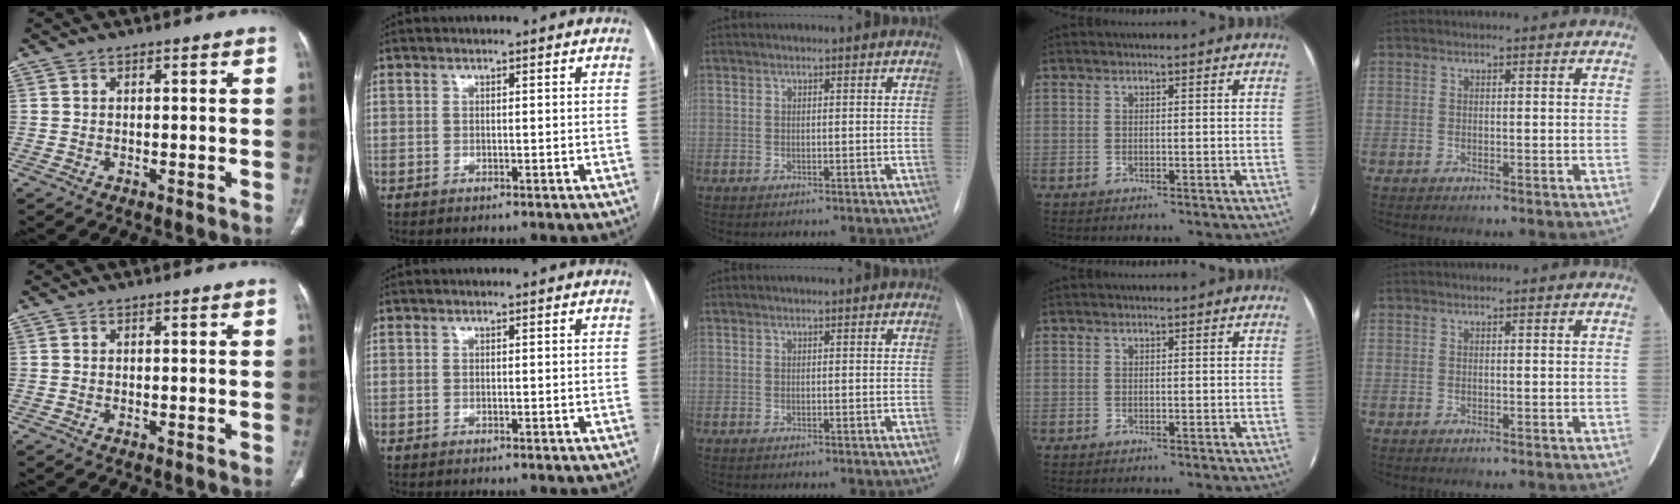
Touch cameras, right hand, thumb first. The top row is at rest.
{}